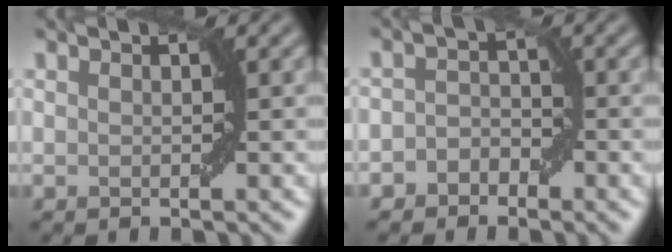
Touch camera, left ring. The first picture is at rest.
{"total": 1.9, "force": [-1.2, 1.4, 0.5], "torque": [0.001, 0.009, -0.028]}